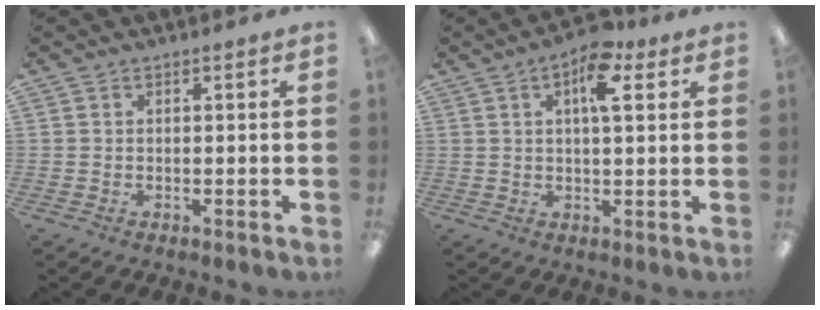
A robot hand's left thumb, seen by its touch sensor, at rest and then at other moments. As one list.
[{"total": 9.2, "force": [4.3, 3.8, 7.2], "torque": [-0.100, -0.010, 0.066]}]